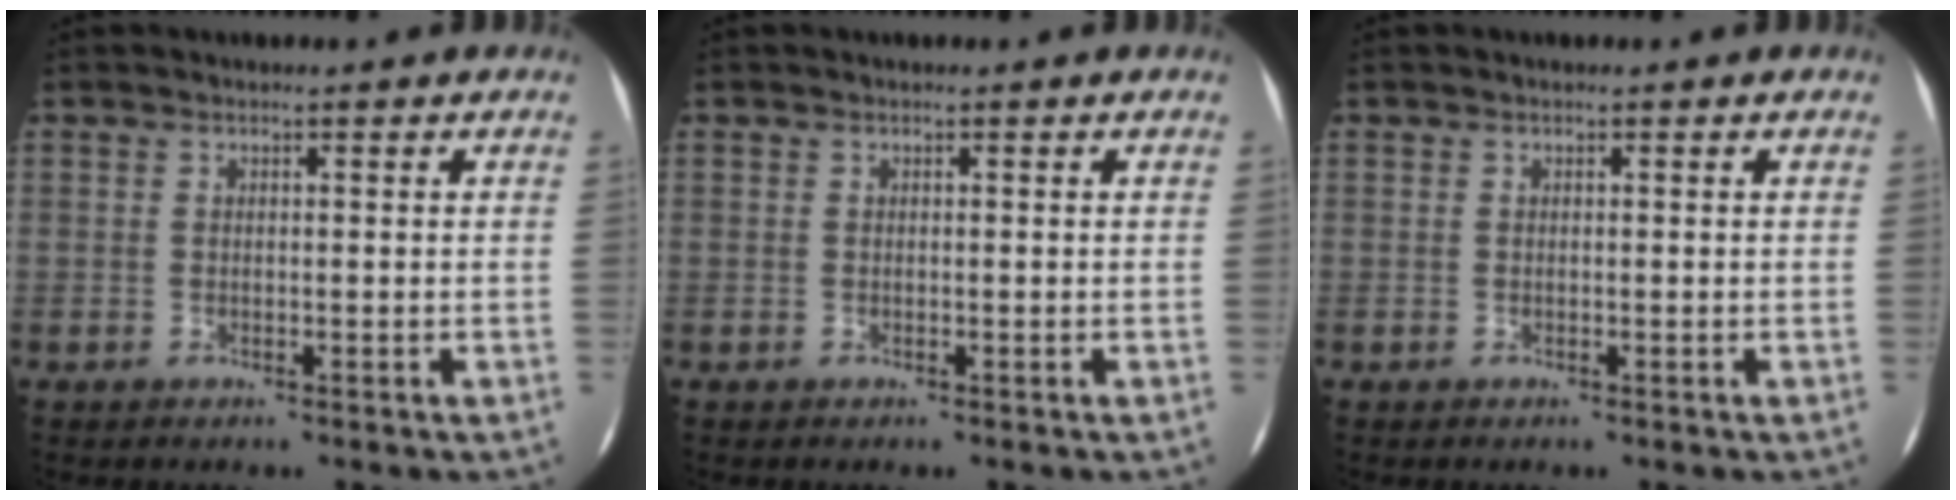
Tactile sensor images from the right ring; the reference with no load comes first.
{"total": 0.0}
{"total": 0.0}